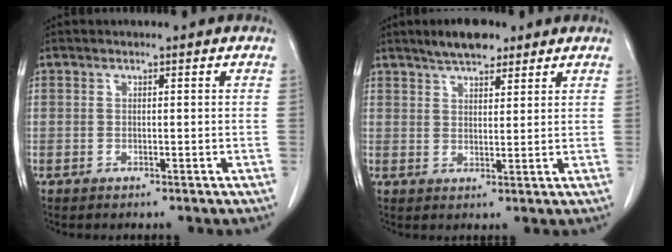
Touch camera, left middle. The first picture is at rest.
{"total": 6.0, "force": [4.6, 2.0, 3.2], "torque": [-0.057, 0.009, 0.078]}